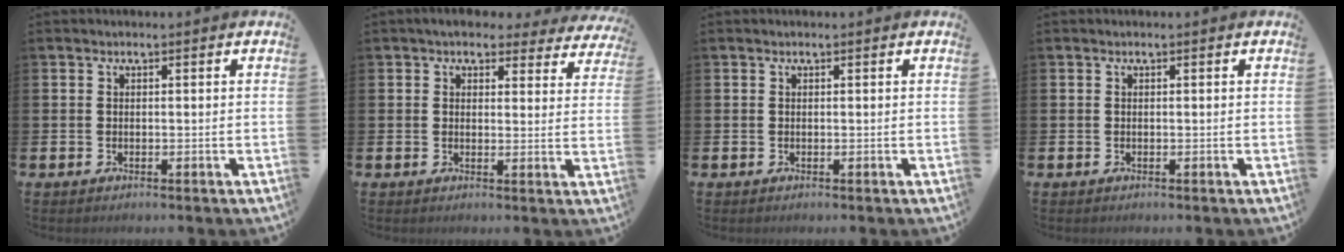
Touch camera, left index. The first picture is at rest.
{"total": 4.1, "force": [3.7, 1.6, 0.9], "torque": [-0.018, -0.018, 0.064]}
{"total": 0.0}
{"total": 0.0}